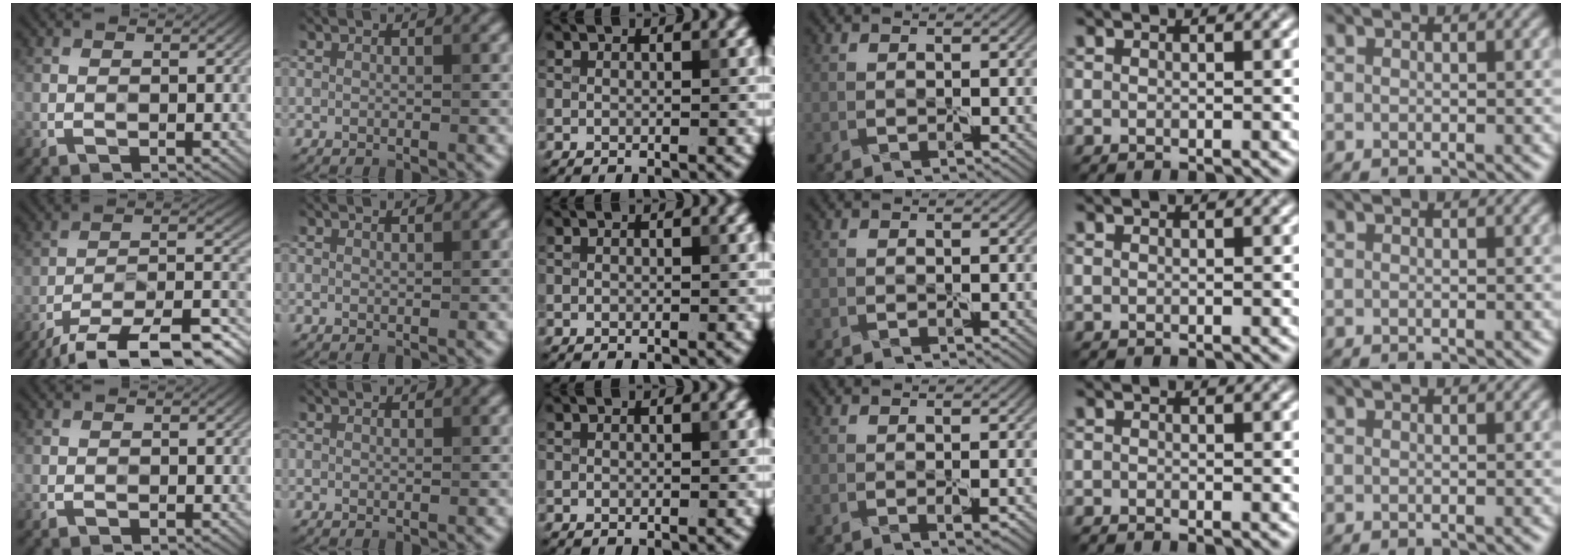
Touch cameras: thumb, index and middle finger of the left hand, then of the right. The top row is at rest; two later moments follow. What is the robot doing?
{"motion": "peel", "object": "cling film"}